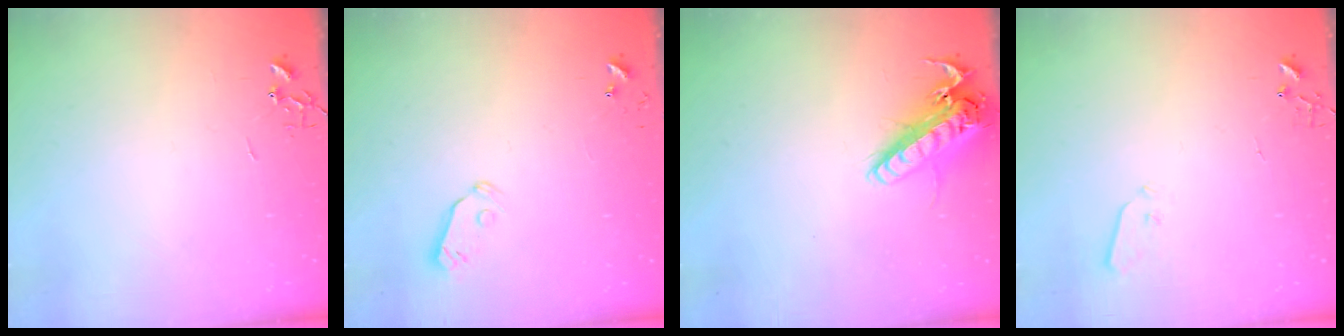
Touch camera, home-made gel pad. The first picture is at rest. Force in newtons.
{"total": 5.9, "press": 5.8, "slide": 1.0}
{"total": 17.4, "press": 17.1, "slide": 3.3}
{"total": 3.6, "press": 3.6, "slide": 0.6}